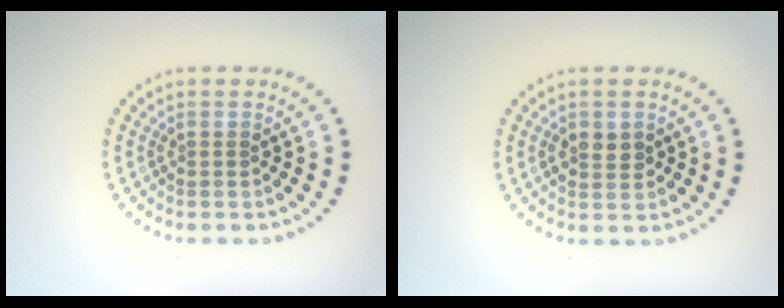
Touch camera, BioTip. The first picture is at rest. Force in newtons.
{"total": 1.8, "press": 1.8, "slide": 0.2}